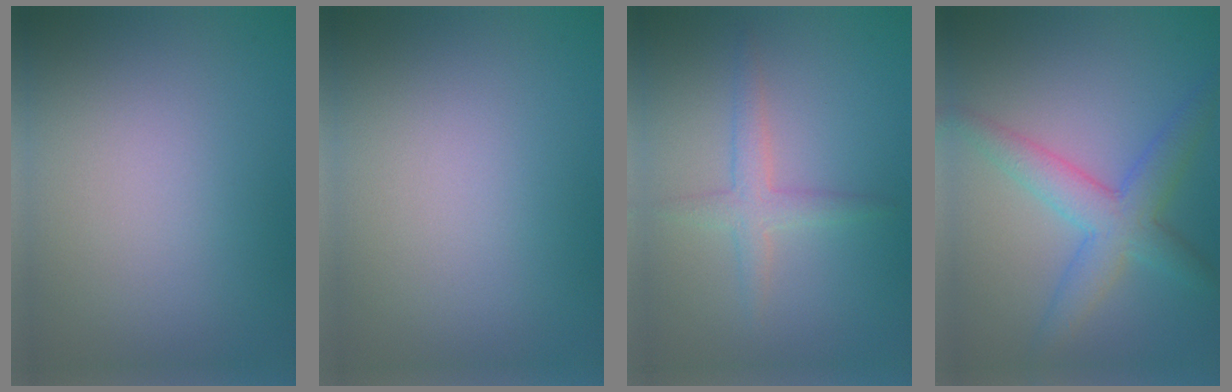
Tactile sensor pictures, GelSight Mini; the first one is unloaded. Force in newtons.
{"total": 0.0}
{"total": 2.2, "press": 2.2, "slide": 0.1}
{"total": 4.7, "press": 4.7, "slide": 0.1}